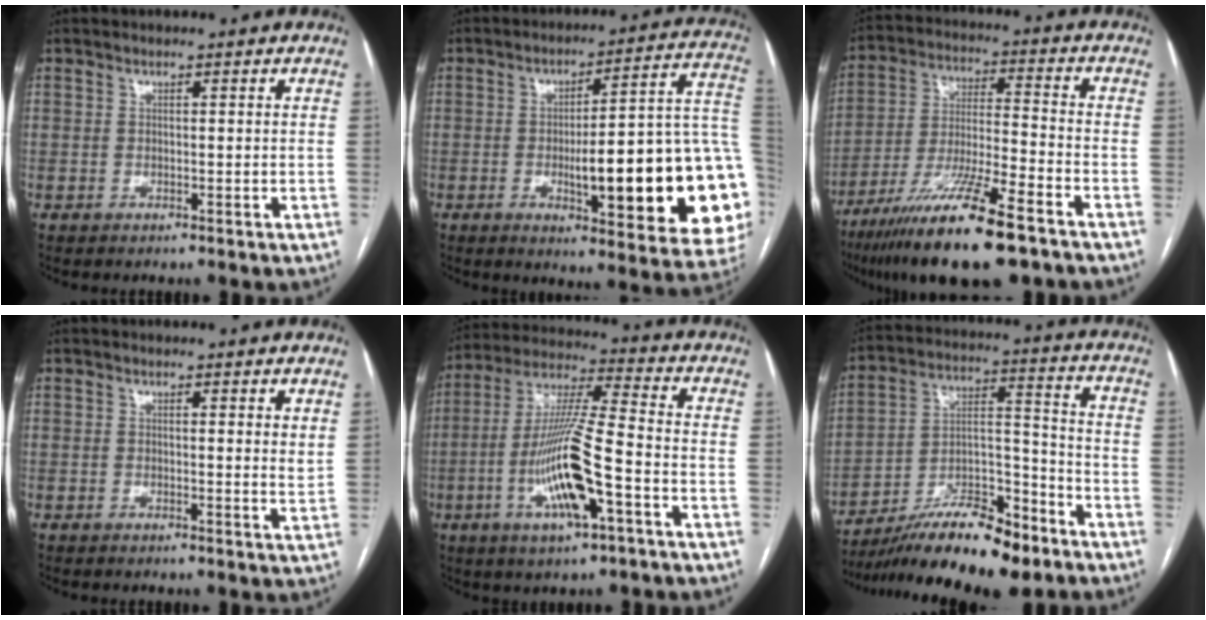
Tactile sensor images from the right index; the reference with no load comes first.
{"total": 25.2, "force": [-4.2, 4.2, 24.5], "torque": [-0.228, 0.012, -0.050]}
{"total": 17.5, "force": [-11.6, 1.7, 13.0], "torque": [-0.239, -0.042, -0.208]}
{"total": 2.1, "force": [1.5, 0.2, 1.5], "torque": [-0.022, -0.010, 0.015]}
{"total": 15.0, "force": [-4.8, 1.7, 14.1], "torque": [-0.282, -0.004, -0.086]}
{"total": 17.7, "force": [-13.5, 4.0, 10.8], "torque": [-0.180, 0.010, -0.229]}